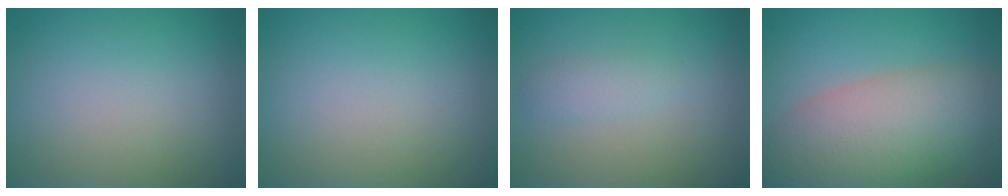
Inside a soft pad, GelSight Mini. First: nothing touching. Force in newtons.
{"total": 0.0}
{"total": 1.3, "press": 1.3, "slide": 0.0}
{"total": 9.4, "press": 9.3, "slide": 0.8}